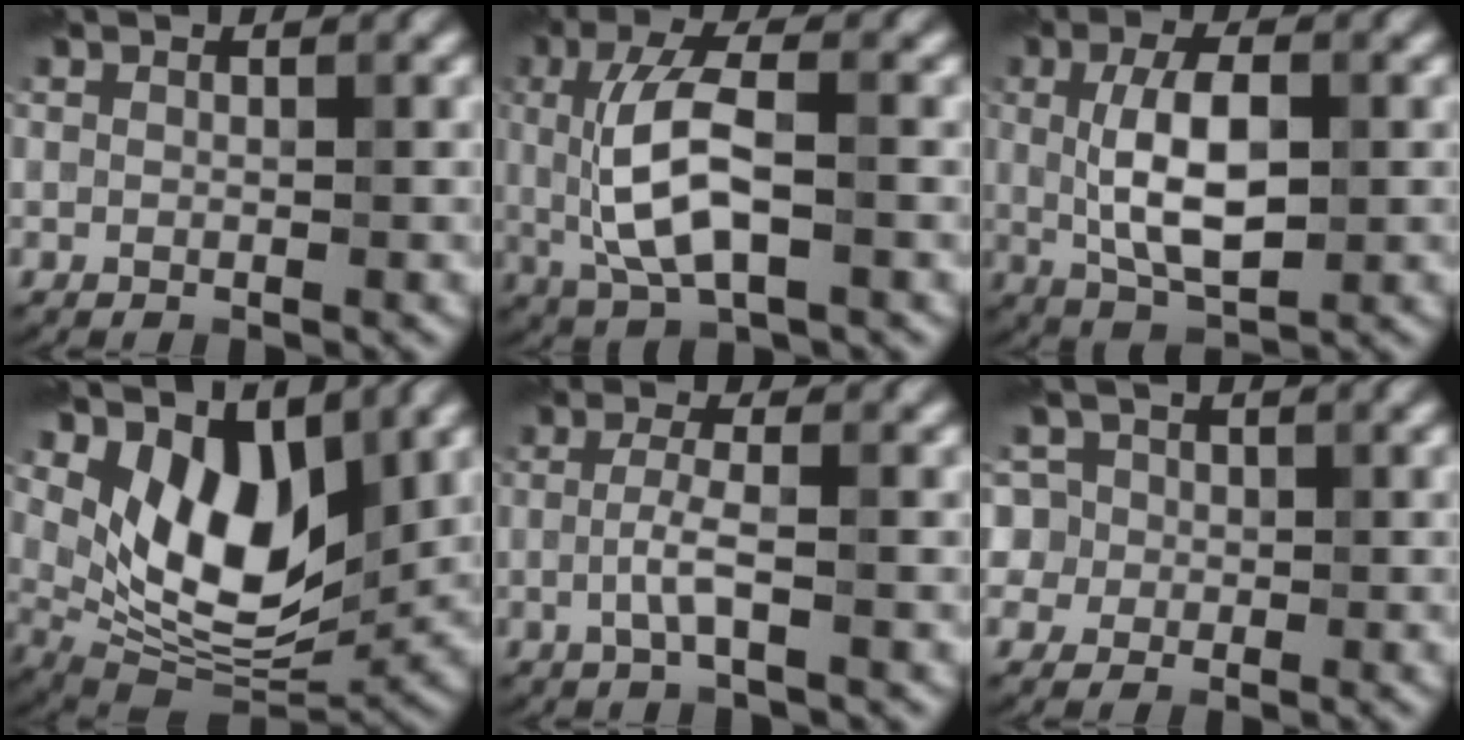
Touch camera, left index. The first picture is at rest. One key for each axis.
{"total": 7.3, "fx": 0.0, "fy": 2.8, "fz": 6.7, "tx": -0.136, "ty": 0.000, "tz": -0.002}
{"total": 6.5, "fx": 0.3, "fy": 2.7, "fz": 5.9, "tx": -0.112, "ty": 0.001, "tz": 0.004}
{"total": 8.9, "fx": 3.0, "fy": 5.0, "fz": 6.8, "tx": -0.117, "ty": -0.025, "tz": 0.051}
{"total": 2.2, "fx": -0.6, "fy": 0.2, "fz": 2.1, "tx": -0.045, "ty": 0.004, "tz": -0.017}
{"total": 5.1, "fx": 1.3, "fy": 4.8, "fz": 1.4, "tx": -0.021, "ty": 0.043, "tz": -0.006}